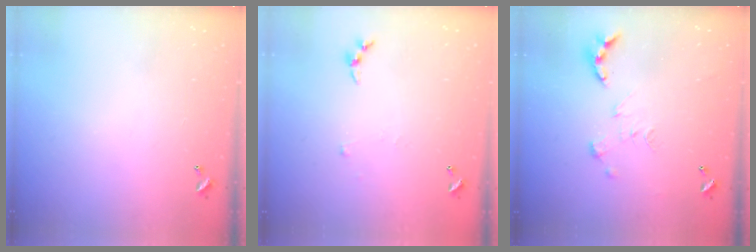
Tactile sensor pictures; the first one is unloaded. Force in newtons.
{"total": 3.0, "press": 2.9, "slide": 0.4}
{"total": 0.0}